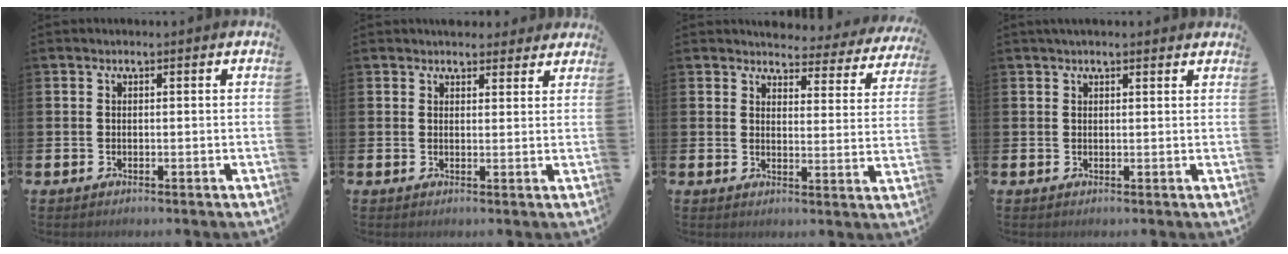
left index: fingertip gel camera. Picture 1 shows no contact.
{"total": 3.2, "force": [3.0, 0.9, -0.2], "torque": [0.013, -0.016, 0.054]}
{"total": 3.9, "force": [3.8, 1.0, 0.2], "torque": [-0.006, -0.035, 0.060]}
{"total": 1.7, "force": [1.6, 0.3, 0.6], "torque": [-0.002, -0.002, 0.026]}